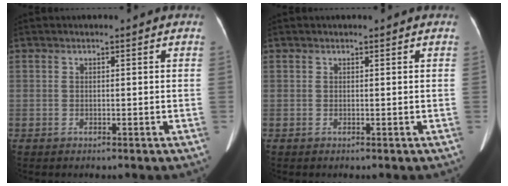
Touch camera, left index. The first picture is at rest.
{"total": 0.9, "force": [0.8, 0.1, 0.4], "torque": [-0.008, 0.001, 0.010]}